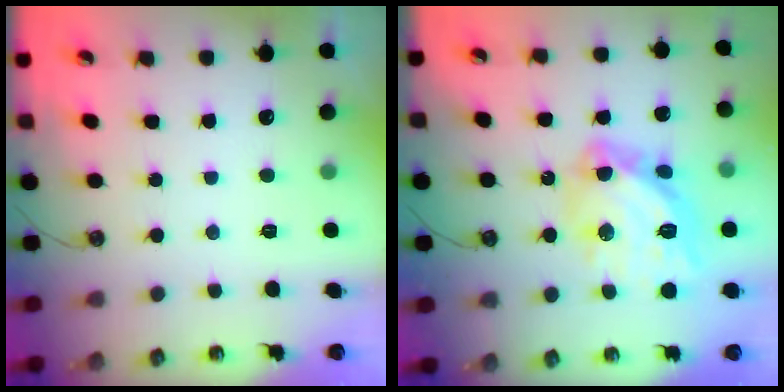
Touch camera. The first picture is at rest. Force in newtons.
{"total": 16.9, "press": 16.8, "slide": 1.6}